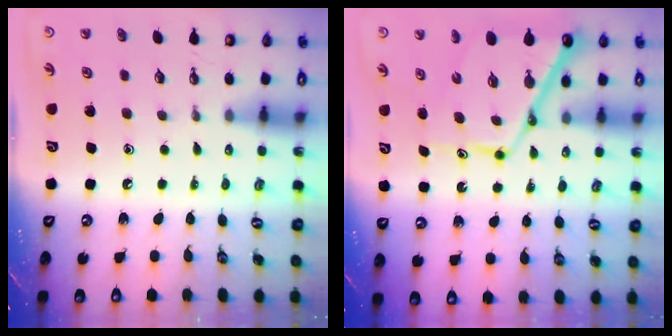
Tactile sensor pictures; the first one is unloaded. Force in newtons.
{"total": 12.5, "press": 12.5, "slide": 1.1}